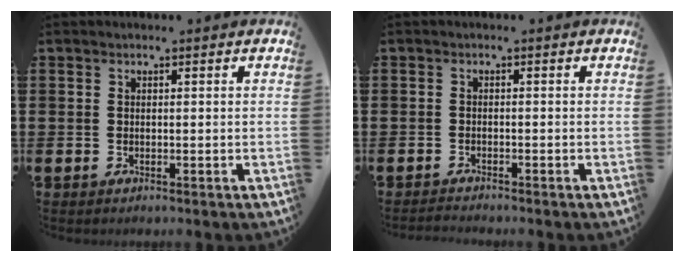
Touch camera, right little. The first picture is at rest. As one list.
[{"total": 0.8, "force": [-0.8, 0.0, 0.0], "torque": [-0.002, -0.001, -0.017]}]